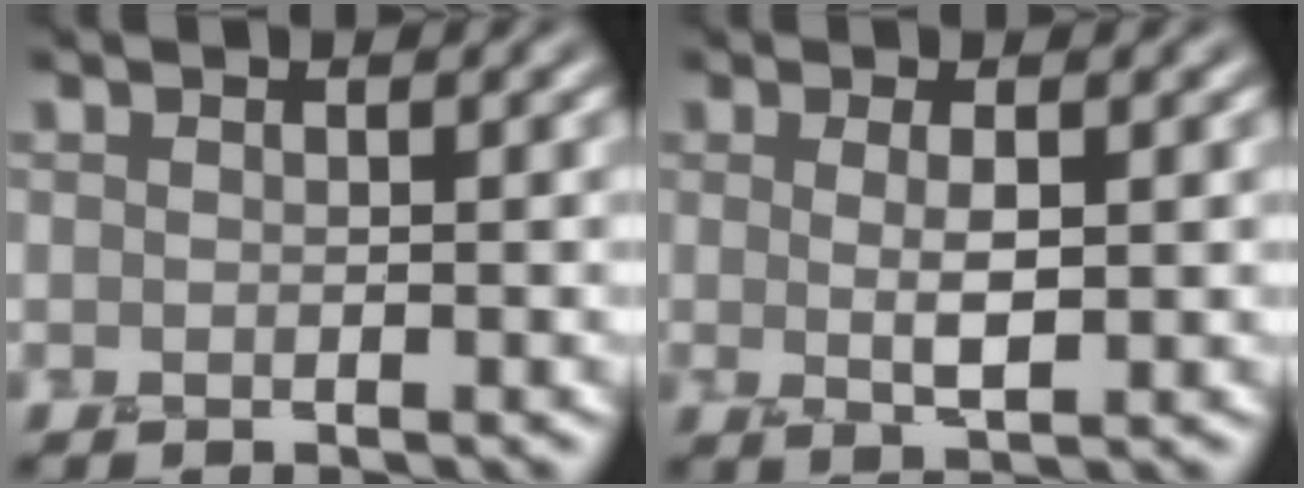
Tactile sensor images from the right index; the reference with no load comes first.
{"total": 2.3, "force": [0.4, 0.4, 2.2], "torque": [-0.043, 0.000, 0.012]}